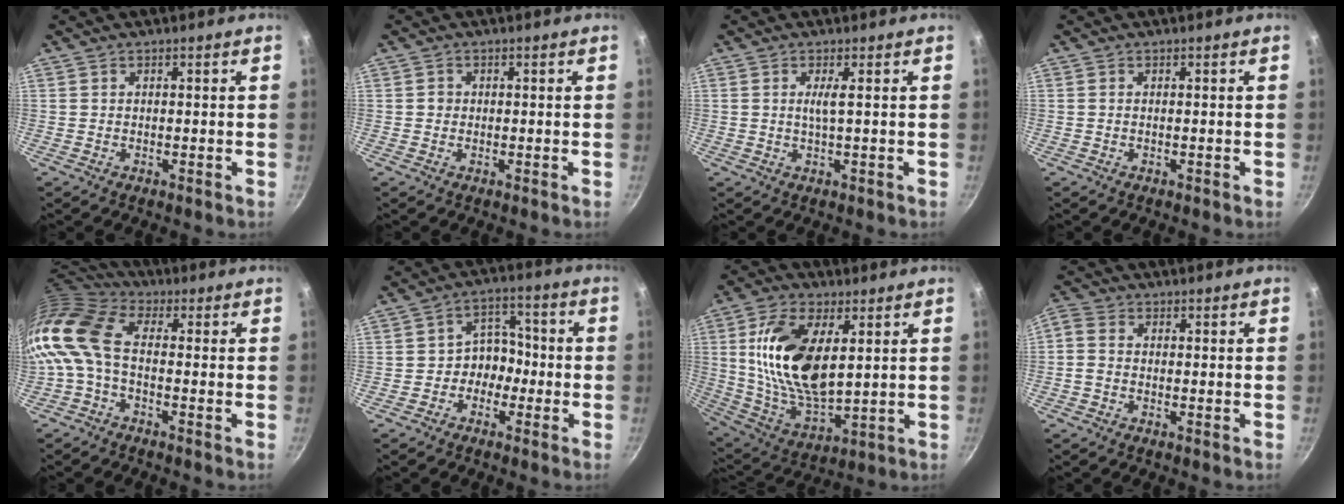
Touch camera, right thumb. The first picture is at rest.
{"total": 1.1, "force": [0.0, 1.0, 0.3], "torque": [0.000, 0.002, -0.003]}
{"total": 2.1, "force": [0.4, -0.1, 2.1], "torque": [-0.047, -0.003, 0.009]}
{"total": 0.0}
{"total": 12.9, "force": [-1.1, 7.1, 10.7], "torque": [-0.234, 0.022, -0.043]}
{"total": 6.3, "force": [-2.0, 5.2, 3.0], "torque": [0.007, 0.036, -0.042]}
{"total": 18.7, "force": [4.3, 9.6, 15.5], "torque": [-0.283, -0.018, 0.091]}
{"total": 3.1, "force": [-0.8, 2.3, 2.0], "torque": [-0.052, 0.011, -0.031]}